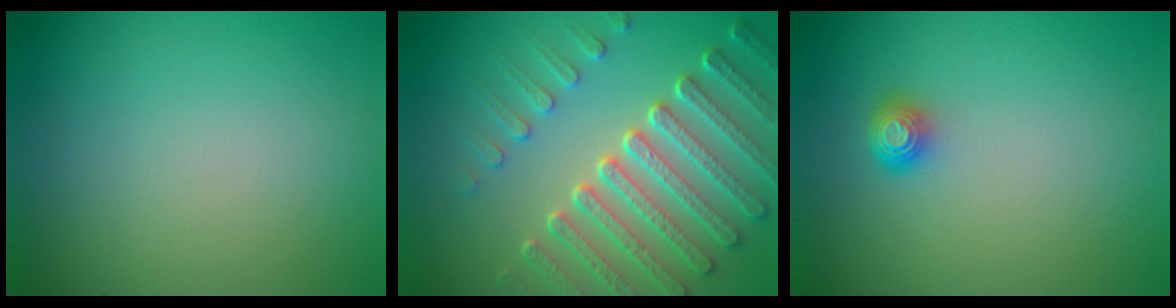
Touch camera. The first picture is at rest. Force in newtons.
{"total": 7.5, "press": 5.7, "slide": 4.8}
{"total": 1.7, "press": 1.3, "slide": 1.2}